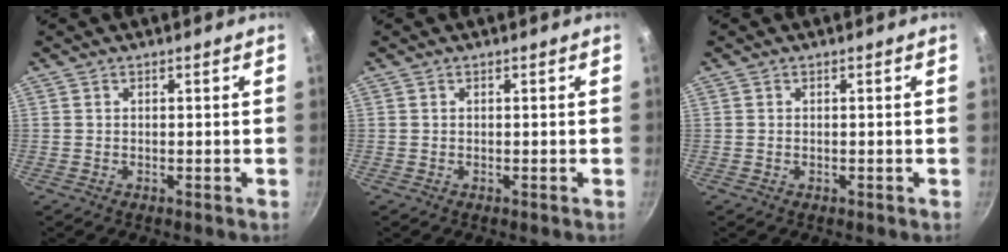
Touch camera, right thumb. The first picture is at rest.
{"total": 0.0}
{"total": 0.0}